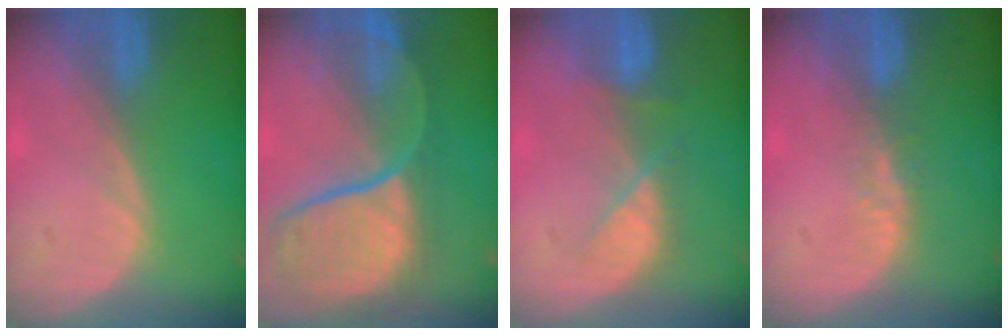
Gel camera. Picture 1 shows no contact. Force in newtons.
{"total": 12.0, "press": 9.9, "slide": 6.9}
{"total": 4.1, "press": 4.1, "slide": 0.5}
{"total": 2.8, "press": 2.1, "slide": 1.8}